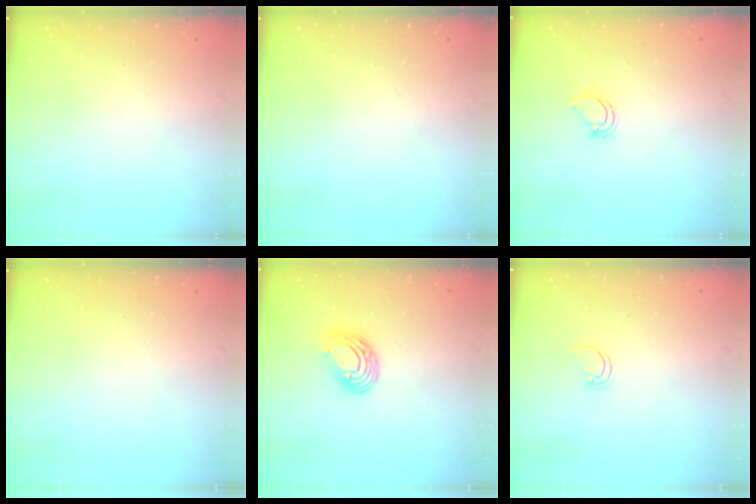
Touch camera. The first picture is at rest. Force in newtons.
{"total": 0.0}
{"total": 5.3, "press": 5.3, "slide": 0.4}
{"total": 0.0}
{"total": 9.9, "press": 9.8, "slide": 1.2}
{"total": 2.3, "press": 2.3, "slide": 0.1}